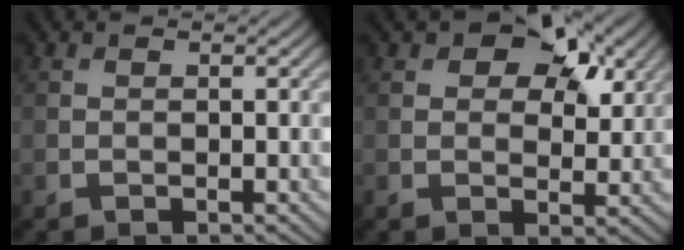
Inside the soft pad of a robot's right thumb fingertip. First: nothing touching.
{"total": 8.5, "force": [4.5, 4.7, 5.4], "torque": [-0.083, 0.005, 0.066]}